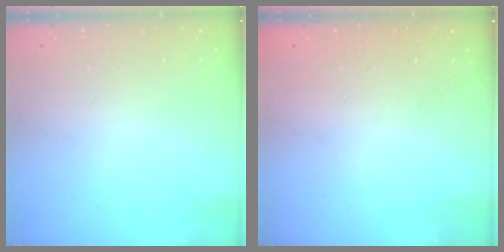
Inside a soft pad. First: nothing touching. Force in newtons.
{"total": 2.4, "press": 2.3, "slide": 0.8}